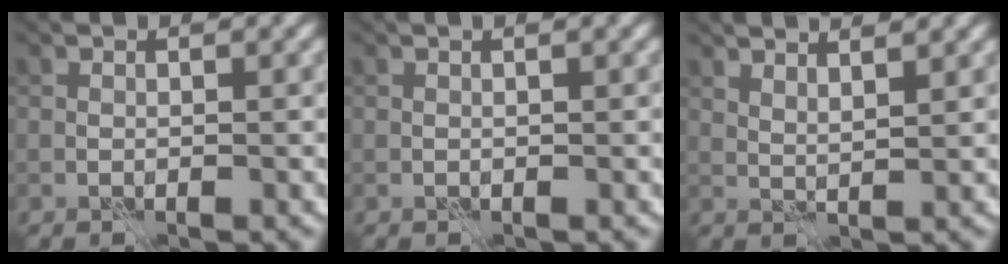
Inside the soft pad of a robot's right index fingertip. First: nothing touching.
{"total": 0.9, "force": [0.4, 0.1, 0.8], "torque": [-0.016, 0.003, 0.002]}
{"total": 3.8, "force": [3.0, 1.0, 2.1], "torque": [-0.022, 0.014, 0.029]}